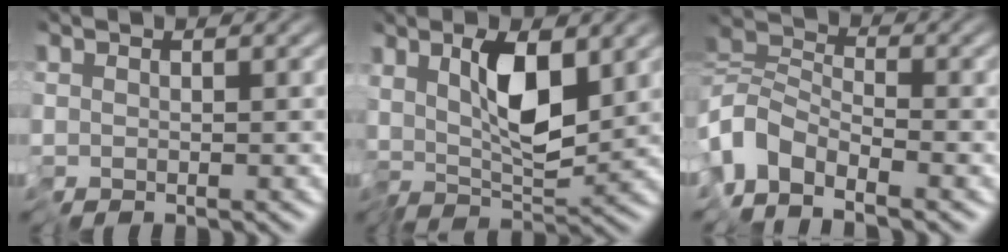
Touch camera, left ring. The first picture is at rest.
{"total": 5.2, "force": [1.6, 1.7, 4.7], "torque": [-0.085, -0.001, 0.030]}
{"total": 3.7, "force": [-3.1, 1.4, 1.7], "torque": [-0.032, 0.005, -0.079]}